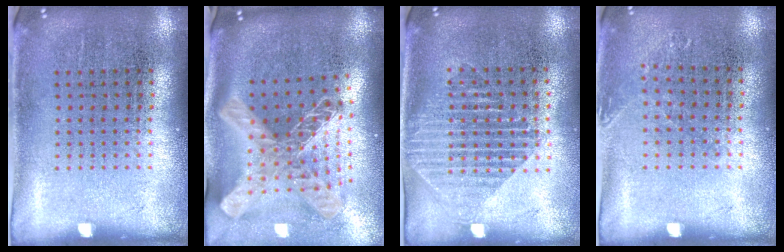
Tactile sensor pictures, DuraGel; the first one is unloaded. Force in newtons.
{"total": 2.9, "press": 2.0, "slide": 2.1}
{"total": 1.6, "press": 1.3, "slide": 0.8}
{"total": 0.8, "press": 0.8, "slide": 0.2}